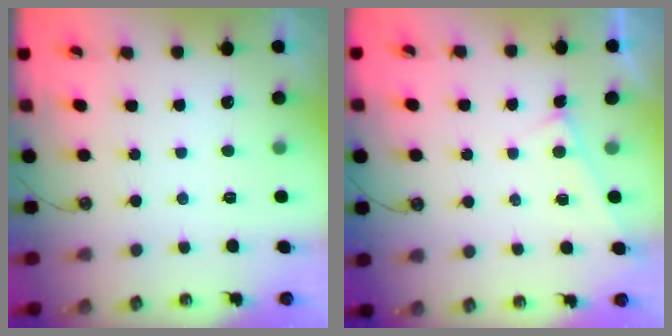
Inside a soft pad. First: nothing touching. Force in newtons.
{"total": 2.3, "press": 2.3, "slide": 0.1}